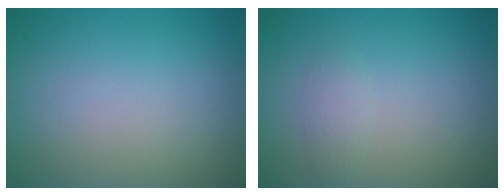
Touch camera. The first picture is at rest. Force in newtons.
{"total": 1.1, "press": 1.1, "slide": 0.0}